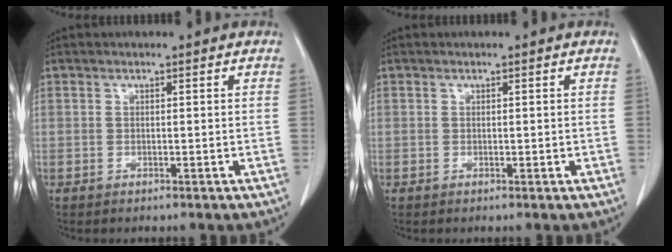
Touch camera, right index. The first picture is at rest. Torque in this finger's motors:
{"motor_torque": [-0.28, 0.36, -0.02, 0.01]}